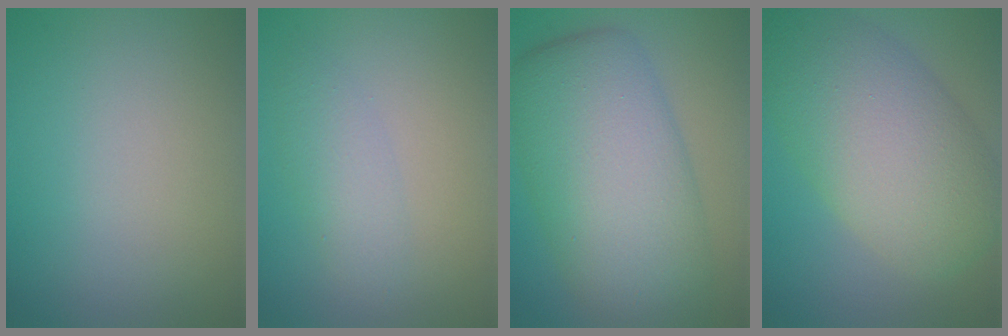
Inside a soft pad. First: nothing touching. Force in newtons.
{"total": 2.2, "press": 2.2, "slide": 0.1}
{"total": 10.8, "press": 10.7, "slide": 0.3}
{"total": 9.7, "press": 9.7, "slide": 0.4}